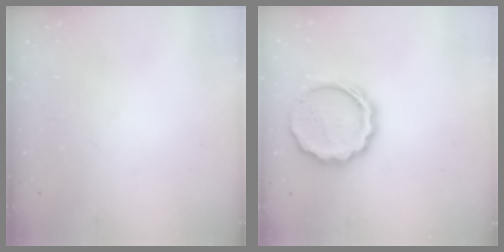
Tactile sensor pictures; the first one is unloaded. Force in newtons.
{"total": 14.1, "press": 13.8, "slide": 3.0}